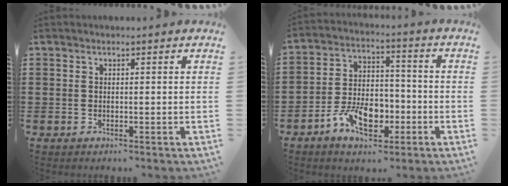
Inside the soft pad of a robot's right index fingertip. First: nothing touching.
{"total": 9.0, "force": [-4.0, 5.5, 5.9], "torque": [-0.116, 0.009, -0.073]}